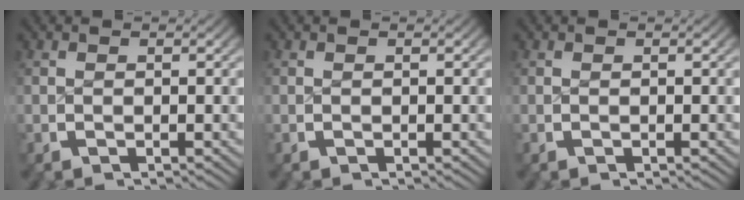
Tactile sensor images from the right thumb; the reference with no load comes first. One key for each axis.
{"total": 0.0}
{"total": 0.0}